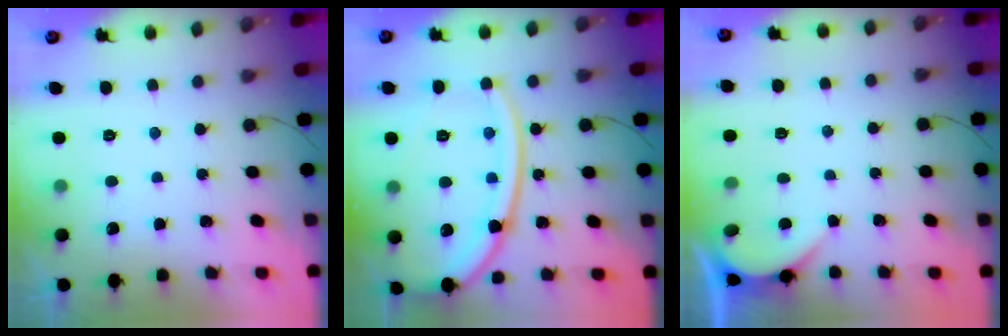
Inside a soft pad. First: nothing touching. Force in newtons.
{"total": 18.3, "press": 18.2, "slide": 1.8}
{"total": 2.7, "press": 2.7, "slide": 0.3}